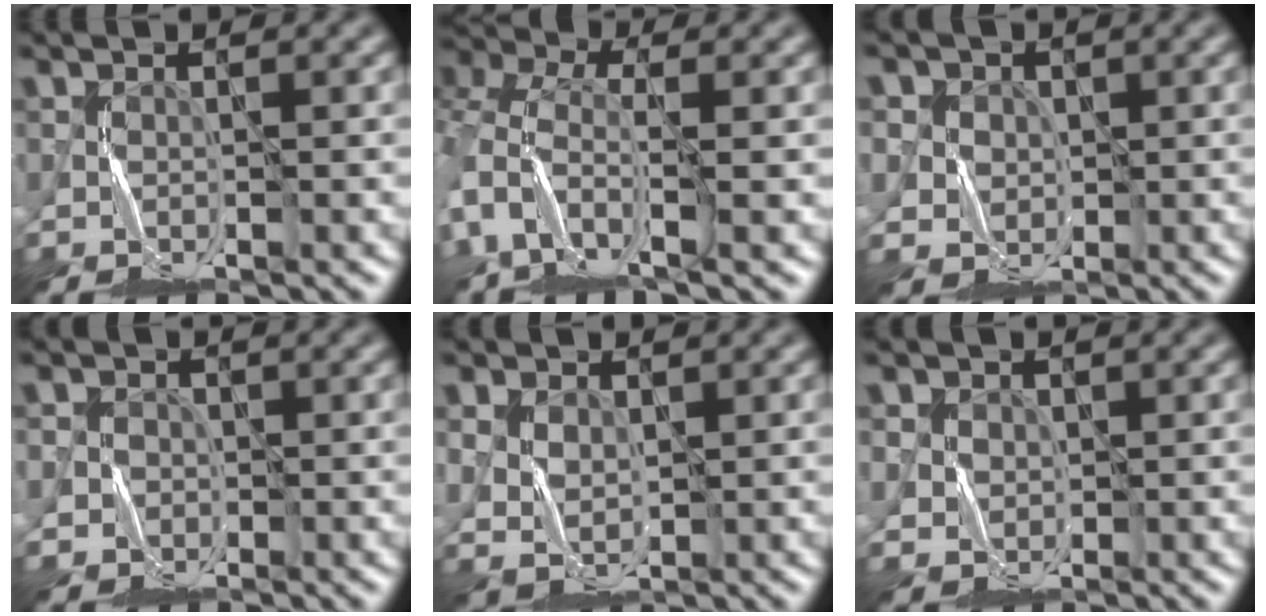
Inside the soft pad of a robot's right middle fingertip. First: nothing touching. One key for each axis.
{"total": 6.1, "fx": -0.8, "fy": 3.8, "fz": 4.7, "tx": -0.113, "ty": -0.012, "tz": -0.031}
{"total": 4.7, "fx": 1.8, "fy": 4.2, "fz": 1.3, "tx": -0.037, "ty": 0.008, "tz": 0.029}
{"total": 2.6, "fx": 0.0, "fy": 2.6, "fz": 0.1, "tx": 0.000, "ty": 0.002, "tz": -0.002}
{"total": 2.4, "fx": 0.5, "fy": 1.9, "fz": 1.4, "tx": -0.036, "ty": -0.004, "tz": 0.013}
{"total": 2.9, "fx": 1.0, "fy": 2.6, "fz": 0.7, "tx": -0.035, "ty": 0.000, "tz": 0.028}